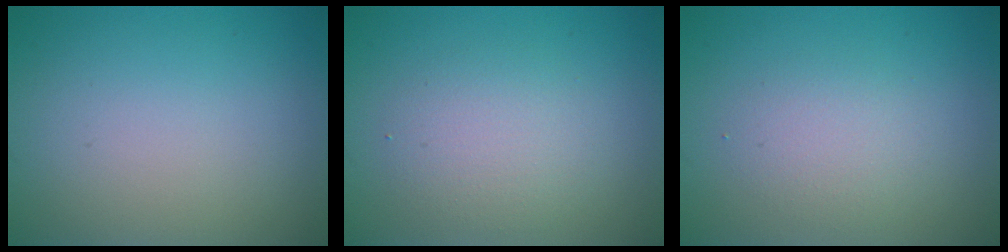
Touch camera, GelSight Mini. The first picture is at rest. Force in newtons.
{"total": 2.8, "press": 2.8, "slide": 0.2}
{"total": 2.2, "press": 2.1, "slide": 0.2}